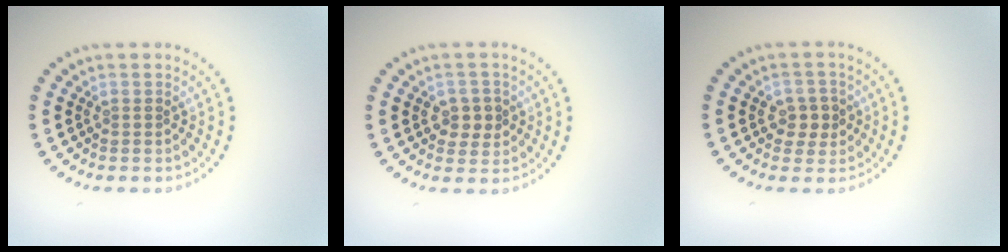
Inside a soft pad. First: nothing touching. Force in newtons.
{"total": 2.2, "press": 2.2, "slide": 0.5}
{"total": 2.4, "press": 2.3, "slide": 0.8}